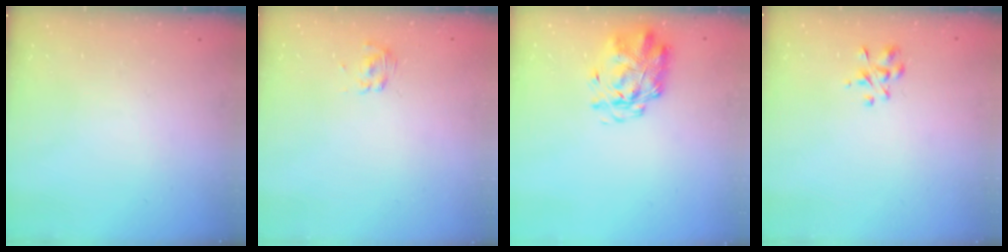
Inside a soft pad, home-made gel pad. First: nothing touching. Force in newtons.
{"total": 2.7, "press": 2.4, "slide": 1.2}
{"total": 2.9, "press": 2.8, "slide": 0.7}
{"total": 2.9, "press": 2.7, "slide": 1.0}